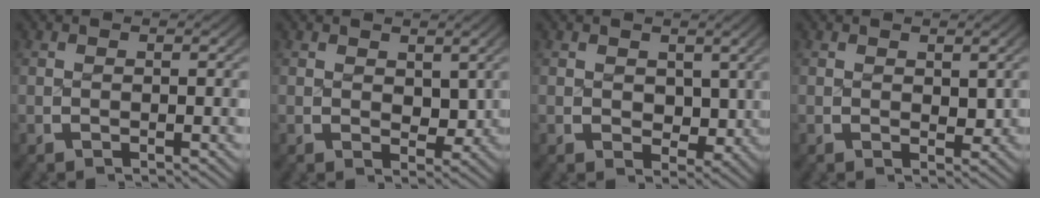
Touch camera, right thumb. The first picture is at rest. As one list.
[{"total": 1.8, "force": [1.0, 1.2, 1.0], "torque": [-0.010, -0.013, 0.026]}, {"total": 3.3, "force": [0.9, 2.5, 1.9], "torque": [-0.035, -0.026, 0.030]}, {"total": 1.1, "force": [0.7, 0.7, 0.5], "torque": [0.000, -0.008, 0.020]}]